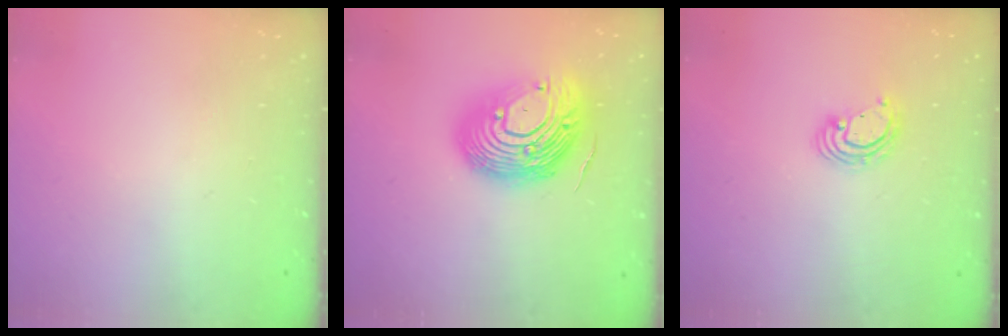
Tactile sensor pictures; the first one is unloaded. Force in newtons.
{"total": 19.5, "press": 19.3, "slide": 3.1}
{"total": 4.6, "press": 4.6, "slide": 0.2}